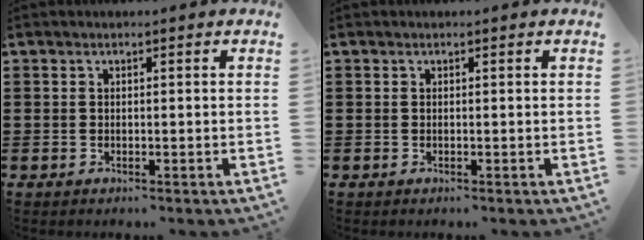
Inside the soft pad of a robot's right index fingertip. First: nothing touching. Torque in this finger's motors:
{"motor_torque": [-0.01, 0.02, 0.00, 0.00]}